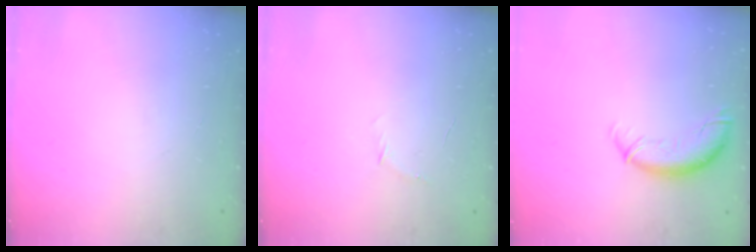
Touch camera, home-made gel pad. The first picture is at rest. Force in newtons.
{"total": 3.8, "press": 3.6, "slide": 1.1}
{"total": 9.9, "press": 9.9, "slide": 1.3}